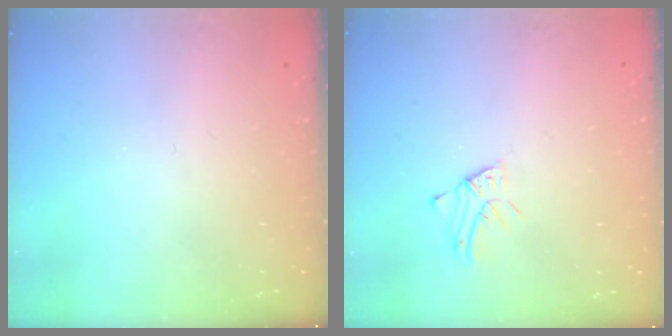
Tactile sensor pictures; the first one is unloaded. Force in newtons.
{"total": 1.6, "press": 1.6, "slide": 0.1}